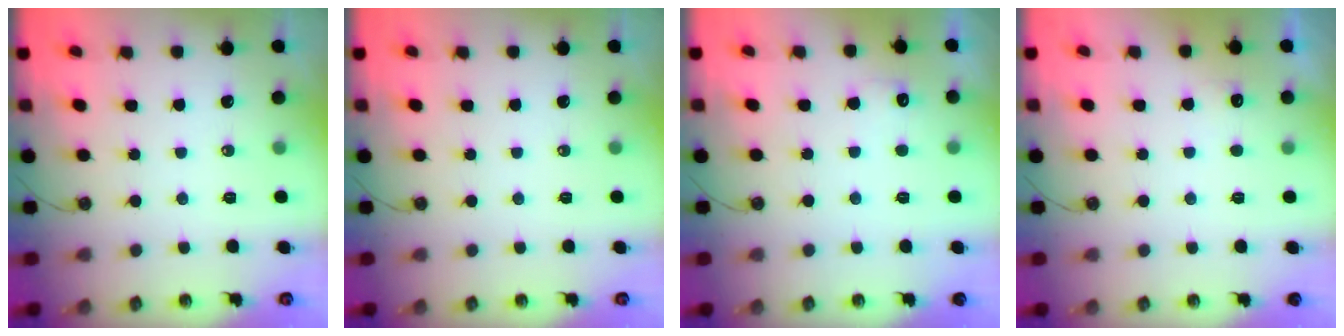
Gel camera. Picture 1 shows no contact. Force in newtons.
{"total": 0.0}
{"total": 5.4, "press": 5.2, "slide": 1.1}
{"total": 4.4, "press": 4.2, "slide": 1.1}